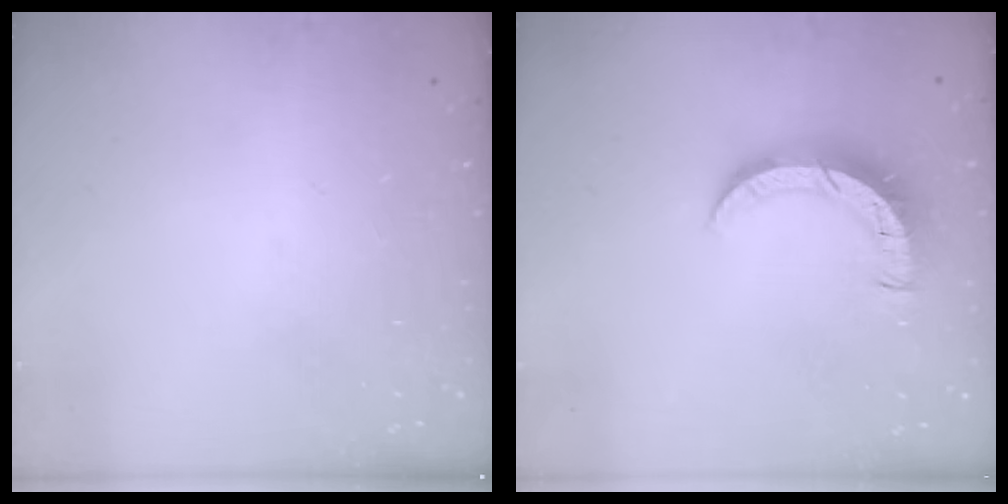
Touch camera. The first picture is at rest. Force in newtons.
{"total": 8.7, "press": 8.6, "slide": 0.9}